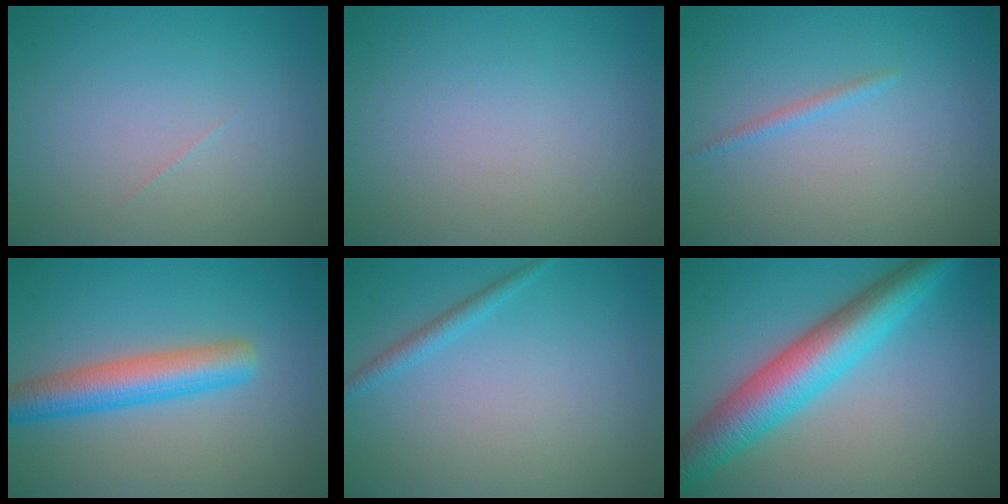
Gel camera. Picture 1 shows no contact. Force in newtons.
{"total": 0.0}
{"total": 0.8, "press": 0.8, "slide": 0.1}
{"total": 4.9, "press": 4.9, "slide": 0.3}
{"total": 1.3, "press": 1.3, "slide": 0.1}
{"total": 7.9, "press": 7.9, "slide": 0.1}